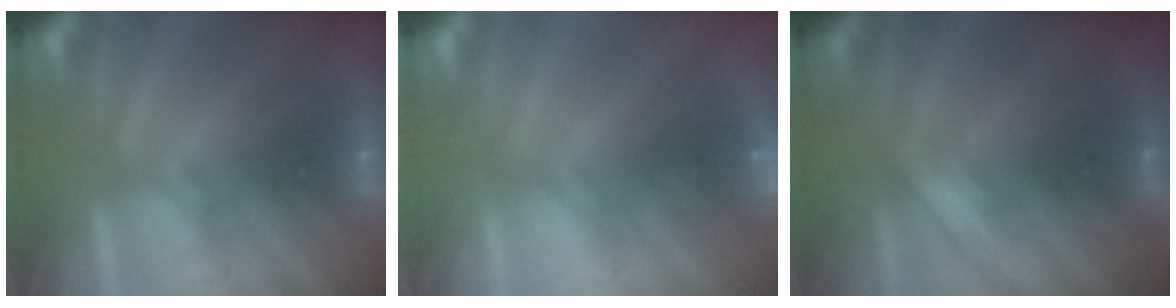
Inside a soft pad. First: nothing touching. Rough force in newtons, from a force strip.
{"total": 2.9}
{"total": 1.9}